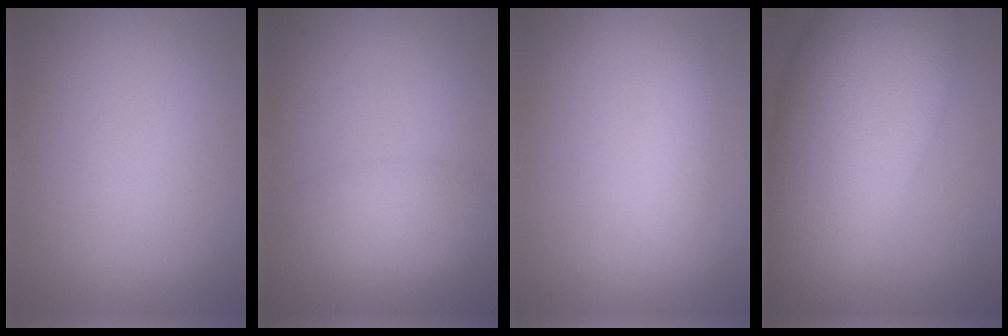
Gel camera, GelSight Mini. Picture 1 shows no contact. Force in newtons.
{"total": 2.8, "press": 2.8, "slide": 0.1}
{"total": 1.4, "press": 1.4, "slide": 0.1}
{"total": 13.2, "press": 13.2, "slide": 0.4}